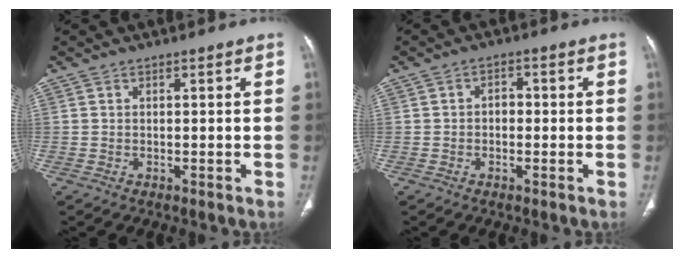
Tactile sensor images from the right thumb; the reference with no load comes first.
{"total": 2.2, "force": [-0.3, 1.7, 1.4], "torque": [-0.010, 0.012, -0.011]}